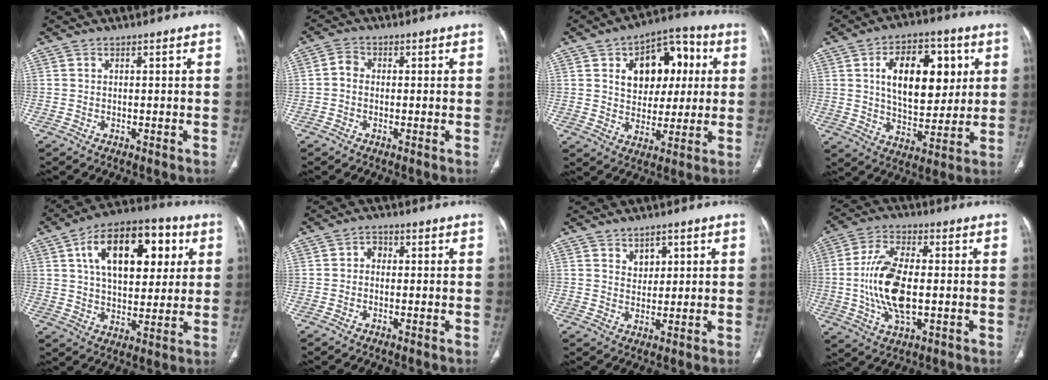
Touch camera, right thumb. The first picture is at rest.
{"total": 2.5, "force": [-0.3, 2.1, 1.4], "torque": [-0.020, 0.010, -0.013]}
{"total": 15.5, "force": [4.0, 10.6, 10.6], "torque": [-0.099, 0.013, 0.060]}
{"total": 18.0, "force": [4.5, 10.4, 14.0], "torque": [-0.173, -0.008, 0.076]}
{"total": 20.7, "force": [6.7, 11.5, 15.9], "torque": [-0.211, 0.001, 0.102]}
{"total": 2.1, "force": [0.0, 1.7, 1.2], "torque": [-0.006, 0.008, -0.008]}
{"total": 3.6, "force": [1.8, 2.5, 1.8], "torque": [-0.010, -0.013, 0.032]}
{"total": 14.5, "force": [-0.9, 7.0, 12.6], "torque": [-0.252, 0.004, -0.016]}